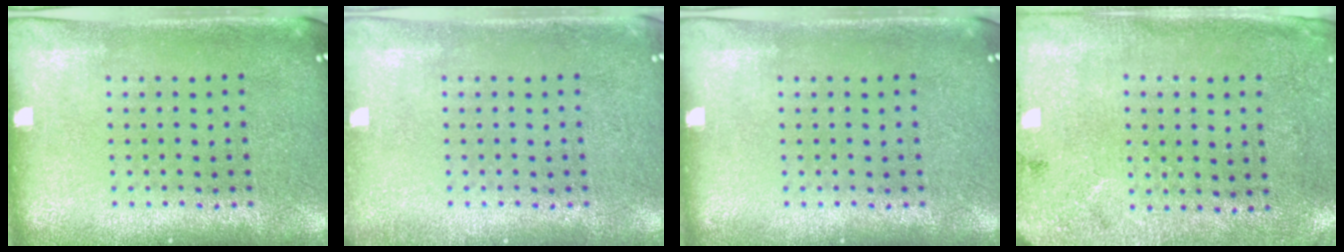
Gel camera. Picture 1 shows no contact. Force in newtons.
{"total": 0.8, "press": 0.8, "slide": 0.0}
{"total": 0.0}
{"total": 2.7, "press": 2.2, "slide": 1.7}